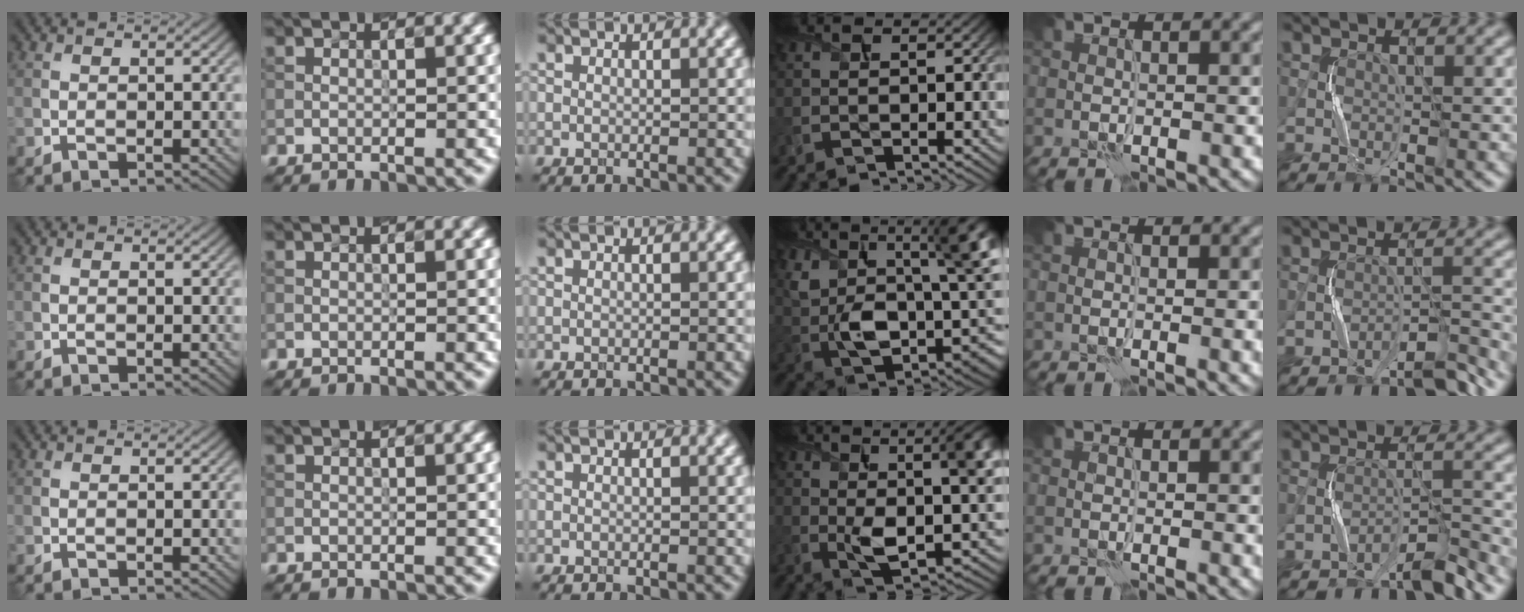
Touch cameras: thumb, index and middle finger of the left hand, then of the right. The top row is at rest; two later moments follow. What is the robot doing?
{"motion": "squeeze", "object": "stress ball aka squeeze ball"}